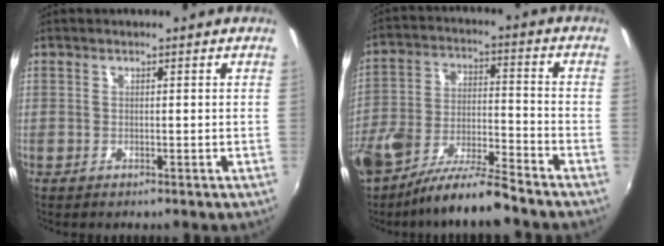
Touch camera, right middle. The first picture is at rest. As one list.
[{"total": 12.3, "force": [-9.1, 2.5, 7.9], "torque": [-0.159, -0.013, -0.165]}]